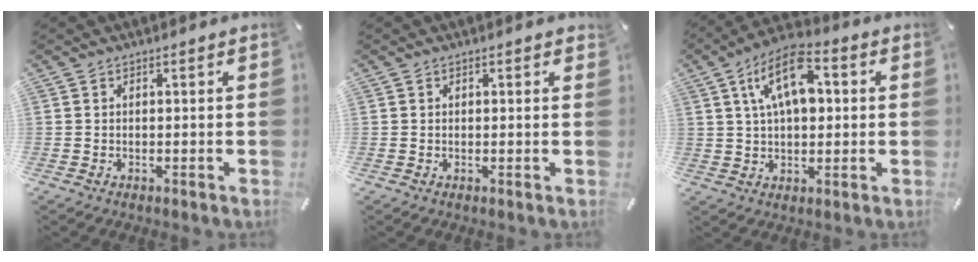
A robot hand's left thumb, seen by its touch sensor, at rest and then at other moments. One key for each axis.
{"total": 0.5, "fx": 0.2, "fy": 0.3, "fz": 0.3, "tx": 0.003, "ty": -0.001, "tz": 0.002}
{"total": 12.6, "fx": 3.8, "fy": 7.0, "fz": 9.7, "tx": -0.177, "ty": 0.003, "tz": 0.066}